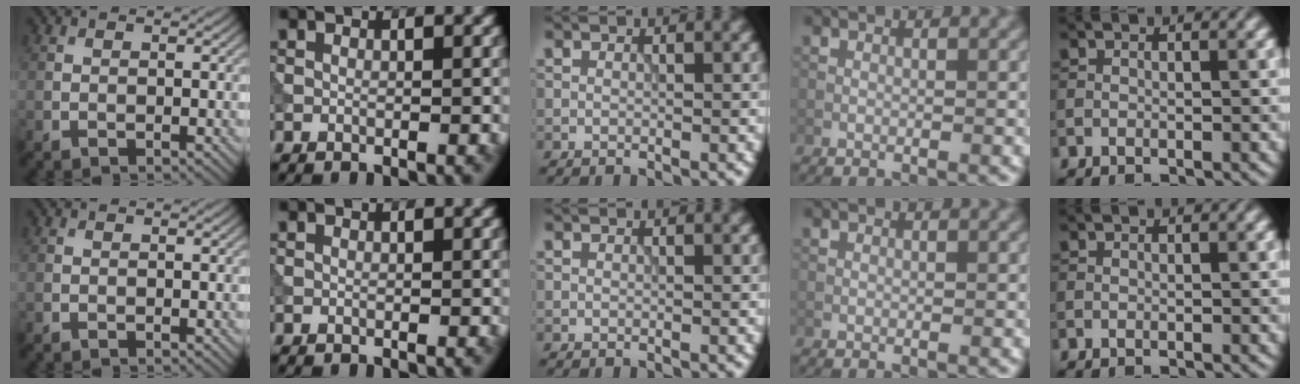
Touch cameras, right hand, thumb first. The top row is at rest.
{}